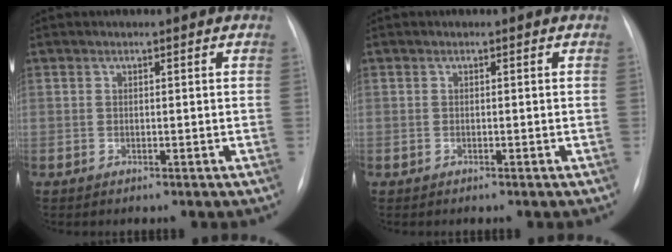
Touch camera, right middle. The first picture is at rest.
{"total": 0.0}